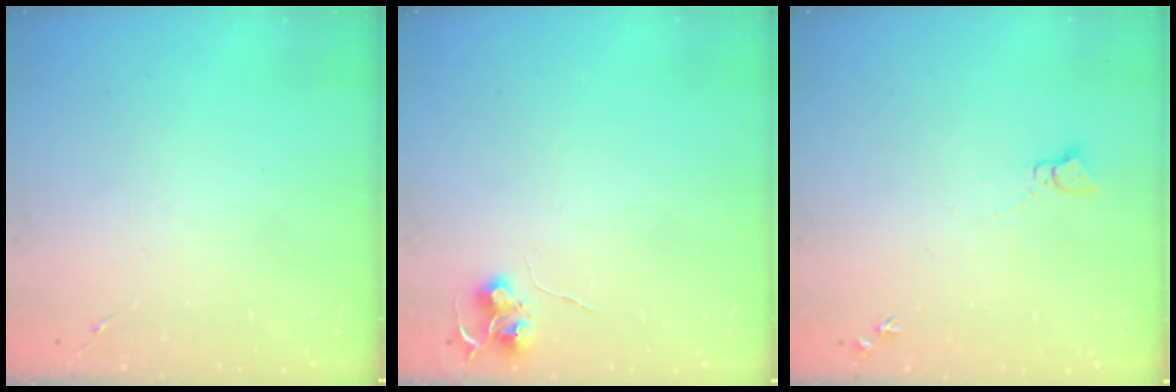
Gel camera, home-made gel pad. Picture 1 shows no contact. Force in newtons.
{"total": 6.4, "press": 6.3, "slide": 0.6}
{"total": 3.8, "press": 3.8, "slide": 0.4}